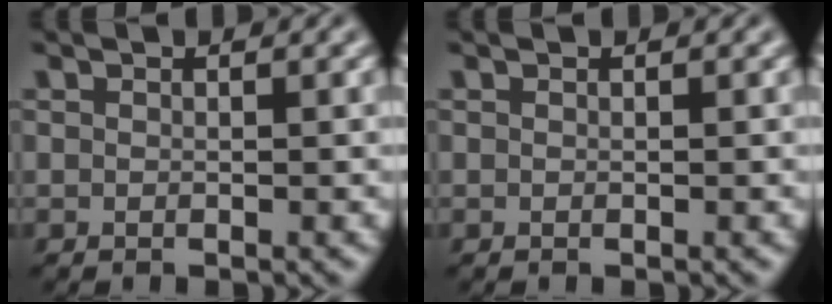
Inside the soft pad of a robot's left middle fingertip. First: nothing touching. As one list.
[{"total": 0.0}]